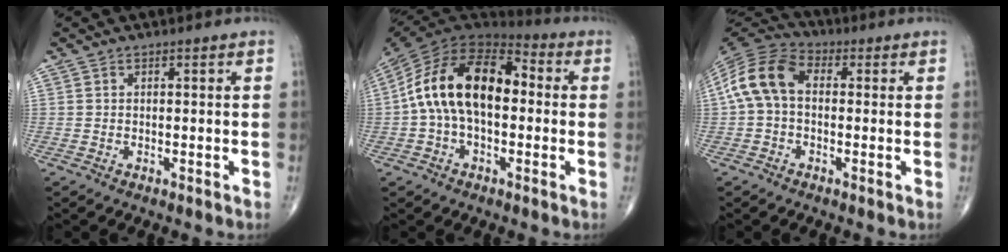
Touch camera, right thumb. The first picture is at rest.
{"total": 19.2, "force": [0.5, 11.2, 15.6], "torque": [-0.270, 0.044, 0.000]}
{"total": 11.1, "force": [0.5, 7.4, 8.2], "torque": [-0.160, 0.031, -0.004]}